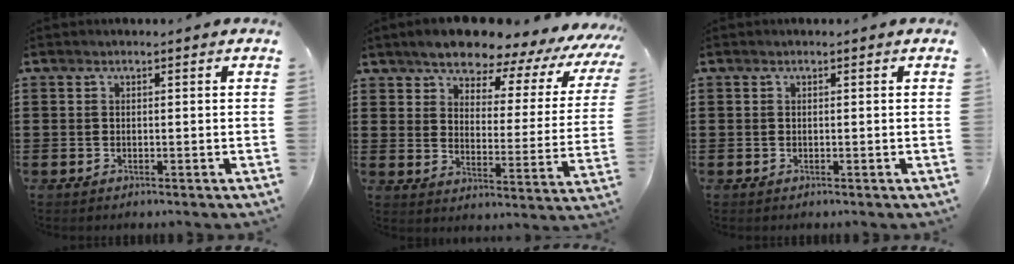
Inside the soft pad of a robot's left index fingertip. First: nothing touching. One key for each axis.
{"total": 6.9, "fx": 6.2, "fy": 1.8, "fz": 2.3, "tx": -0.064, "ty": -0.043, "tz": 0.102}
{"total": 0.0}